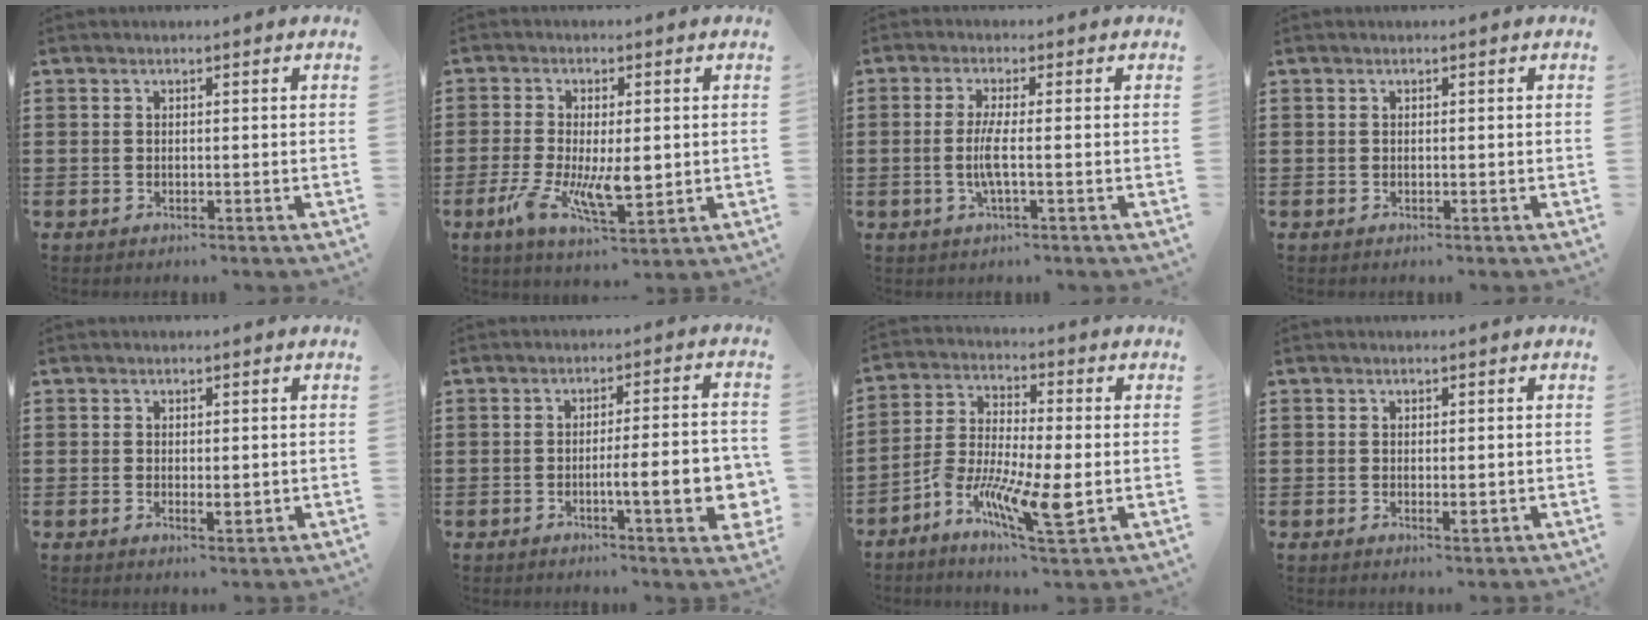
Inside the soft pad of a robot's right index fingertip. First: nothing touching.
{"total": 8.7, "force": [-1.3, 3.6, 7.8], "torque": [-0.151, -0.005, -0.015]}
{"total": 3.9, "force": [-0.8, -0.2, 3.8], "torque": [-0.084, -0.013, -0.021]}
{"total": 0.0}
{"total": 1.8, "force": [-0.1, 0.8, 1.6], "torque": [-0.030, 0.001, -0.001]}
{"total": 9.5, "force": [-2.2, 1.7, 9.1], "torque": [-0.129, -0.008, -0.035]}
{"total": 10.4, "force": [-4.8, 2.1, 9.0], "torque": [-0.179, -0.006, -0.089]}
{"total": 1.3, "force": [-0.1, 0.4, 1.3], "torque": [-0.023, -0.001, -0.001]}